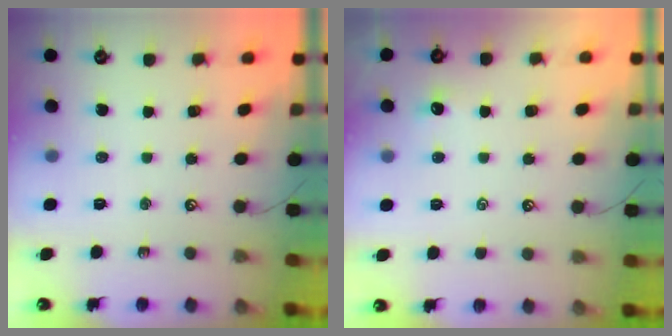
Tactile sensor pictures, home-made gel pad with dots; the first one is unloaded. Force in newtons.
{"total": 1.0, "press": 0.9, "slide": 0.5}